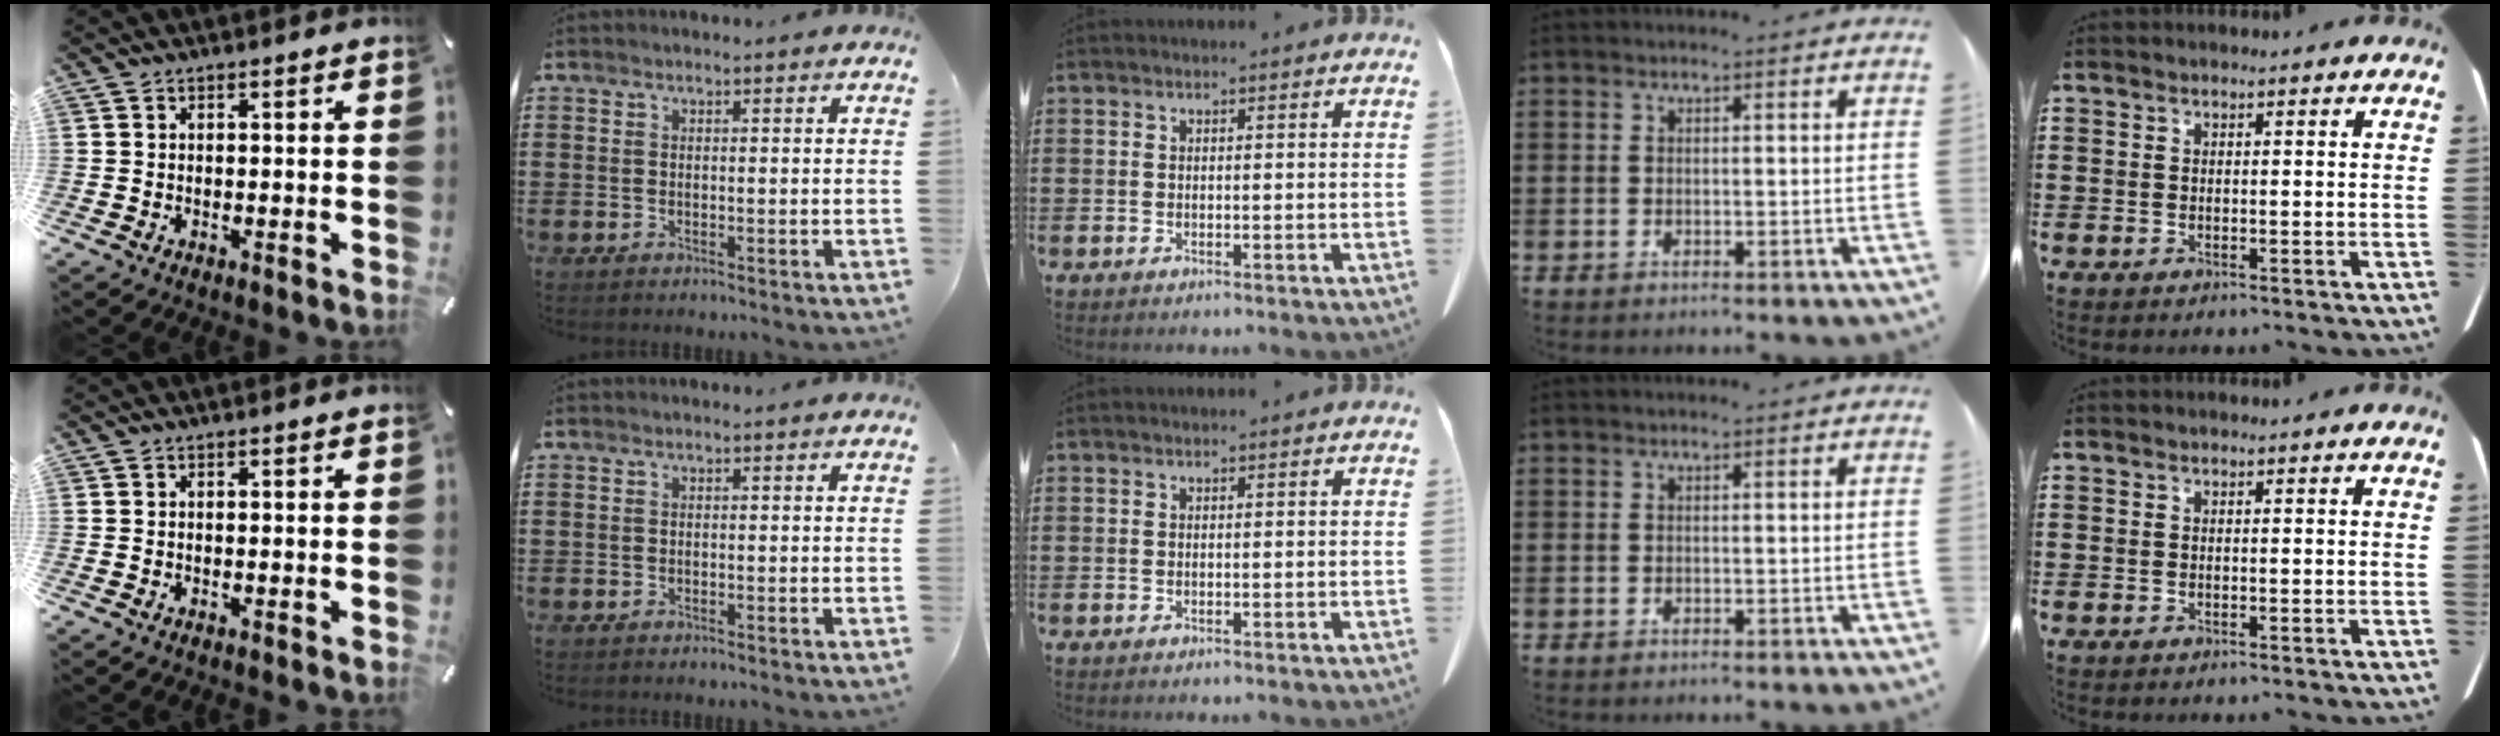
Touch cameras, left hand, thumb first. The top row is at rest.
{}